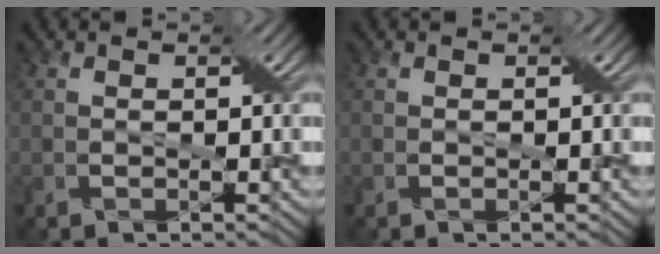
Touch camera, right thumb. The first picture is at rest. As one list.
[{"total": 0.0}]